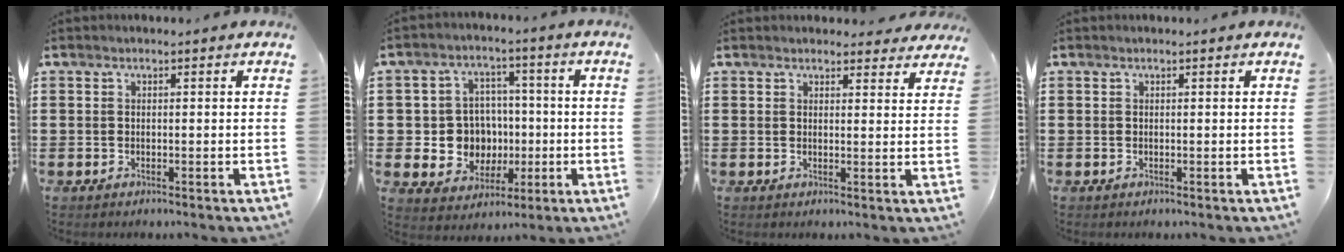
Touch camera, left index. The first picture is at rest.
{"total": 7.6, "force": [-0.3, 7.3, 2.1], "torque": [-0.061, 0.013, 0.004]}
{"total": 2.6, "force": [2.5, 0.7, 0.4], "torque": [0.001, -0.011, 0.043]}
{"total": 0.0}